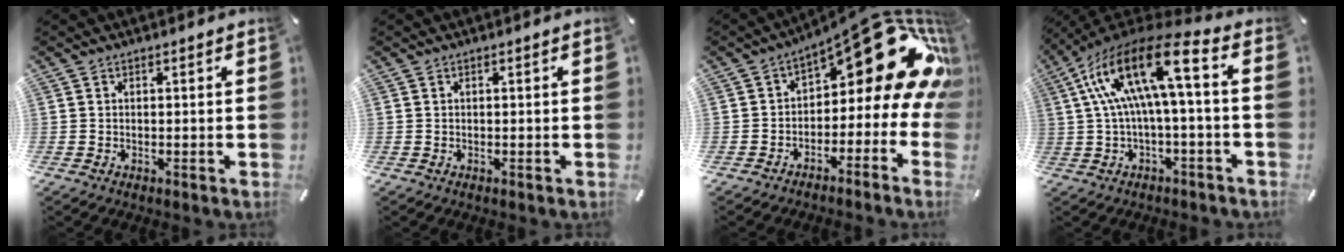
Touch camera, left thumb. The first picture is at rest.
{"total": 0.0}
{"total": 19.4, "force": [7.2, 8.8, 15.7], "torque": [-0.207, -0.044, 0.118]}
{"total": 17.8, "force": [3.5, 4.8, 16.8], "torque": [-0.327, -0.010, 0.051]}